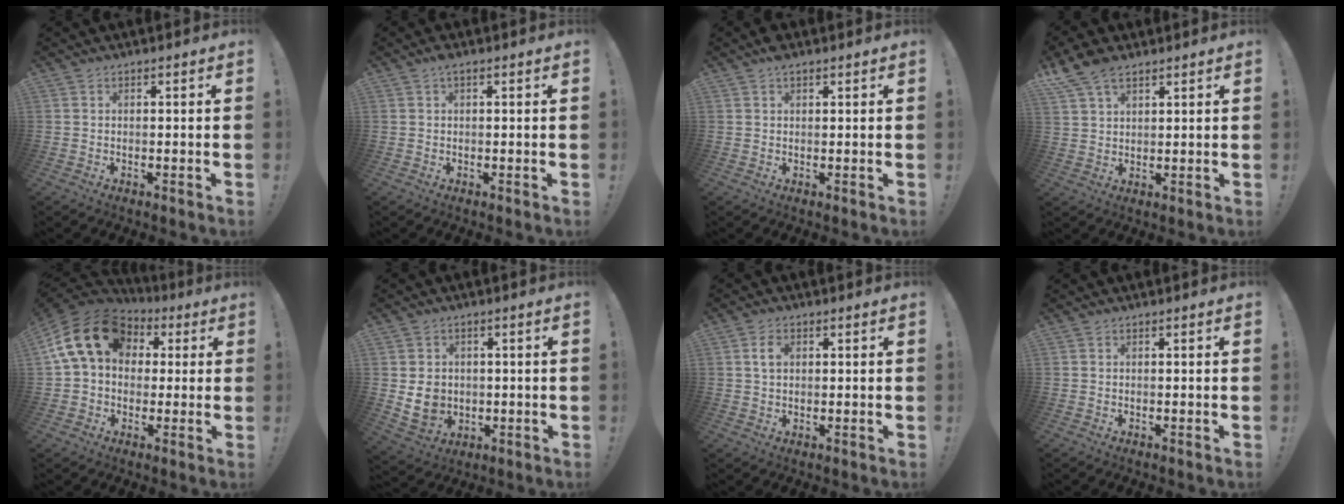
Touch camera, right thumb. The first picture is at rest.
{"total": 1.2, "force": [0.5, 0.4, 1.0], "torque": [-0.020, 0.002, 0.008]}
{"total": 2.5, "force": [1.7, 1.2, 1.5], "torque": [-0.022, -0.006, 0.029]}
{"total": 8.3, "force": [5.5, 4.4, 4.4], "torque": [-0.076, -0.019, 0.109]}
{"total": 17.6, "force": [4.8, 12.8, 11.1], "torque": [-0.192, -0.005, 0.087]}
{"total": 7.5, "force": [0.2, 6.6, 3.5], "torque": [-0.064, 0.001, 0.007]}
{"total": 4.0, "force": [1.2, 2.3, 3.1], "torque": [-0.054, 0.003, 0.019]}
{"total": 0.0}